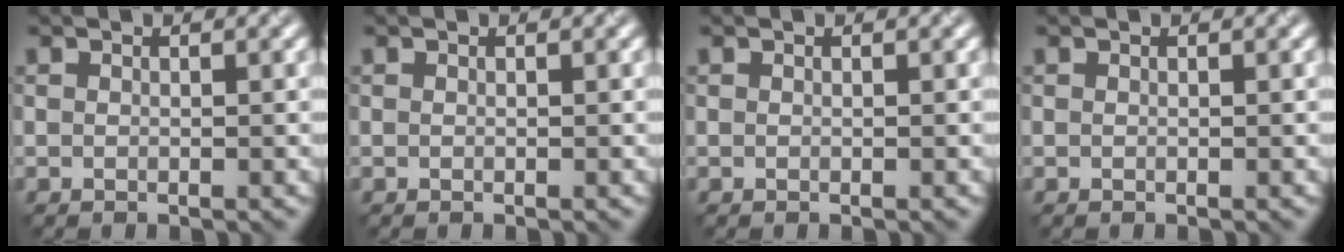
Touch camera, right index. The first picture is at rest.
{"total": 0.0}
{"total": 0.0}
{"total": 0.0}